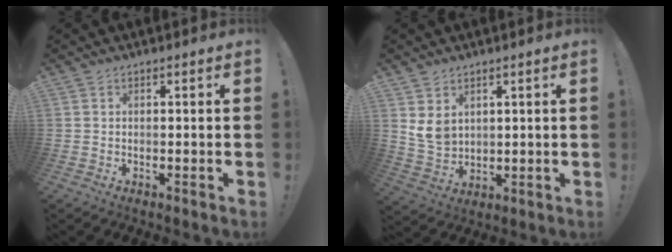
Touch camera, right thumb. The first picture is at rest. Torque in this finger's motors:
{"motor_torque": [-0.37, 0.53, 0.45, 0.36, 0.10]}